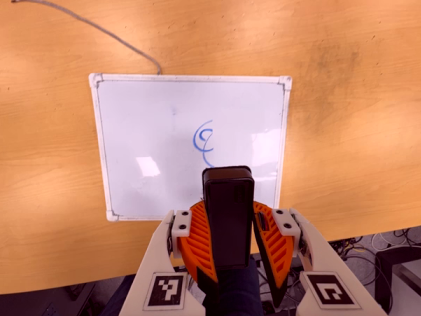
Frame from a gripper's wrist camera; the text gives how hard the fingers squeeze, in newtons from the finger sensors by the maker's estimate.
{"total": 9.5, "left": 9.7, "right": 9.4}